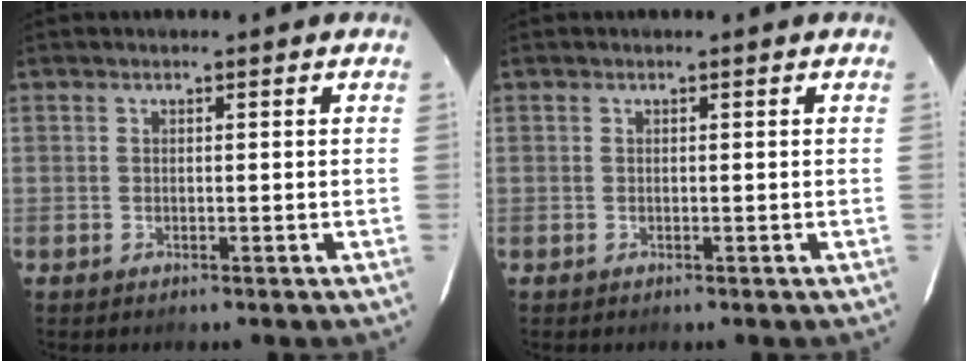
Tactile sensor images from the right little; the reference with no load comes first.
{"total": 0.0}